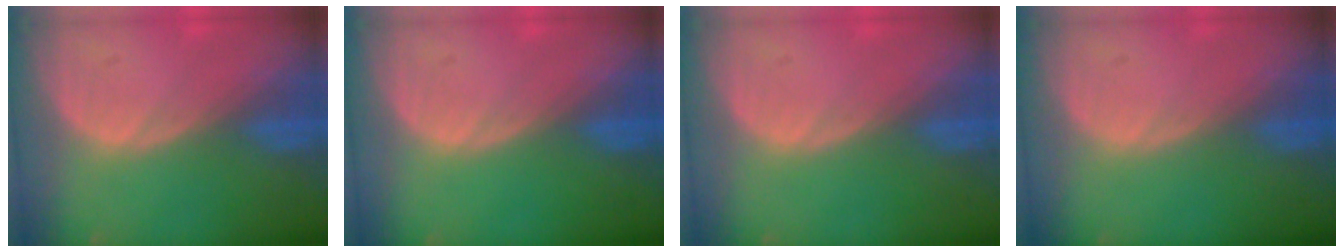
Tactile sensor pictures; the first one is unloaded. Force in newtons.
{"total": 0.0}
{"total": 0.0}
{"total": 0.0}